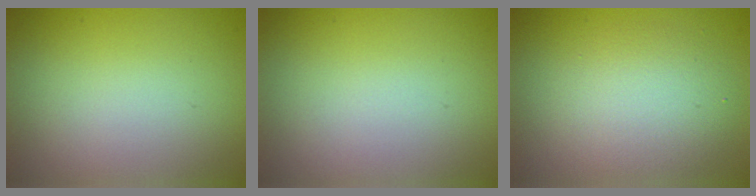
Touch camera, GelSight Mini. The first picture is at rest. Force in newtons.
{"total": 0.0}
{"total": 3.7, "press": 3.7, "slide": 0.3}